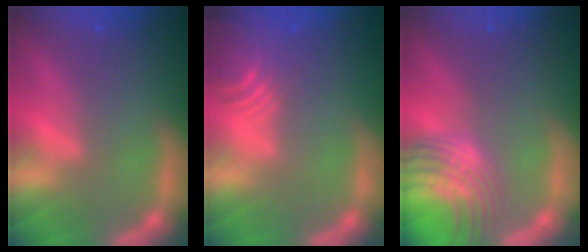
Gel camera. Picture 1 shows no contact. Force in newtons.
{"total": 6.0}
{"total": 10.1}